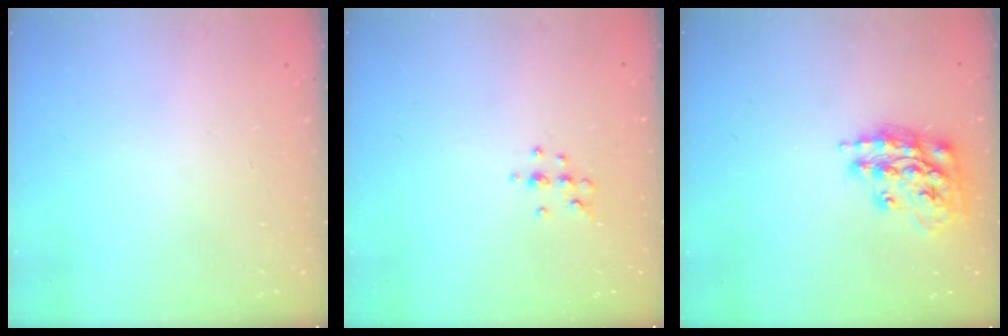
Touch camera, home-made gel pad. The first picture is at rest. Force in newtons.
{"total": 4.8, "press": 4.4, "slide": 1.8}
{"total": 15.2, "press": 15.1, "slide": 0.8}